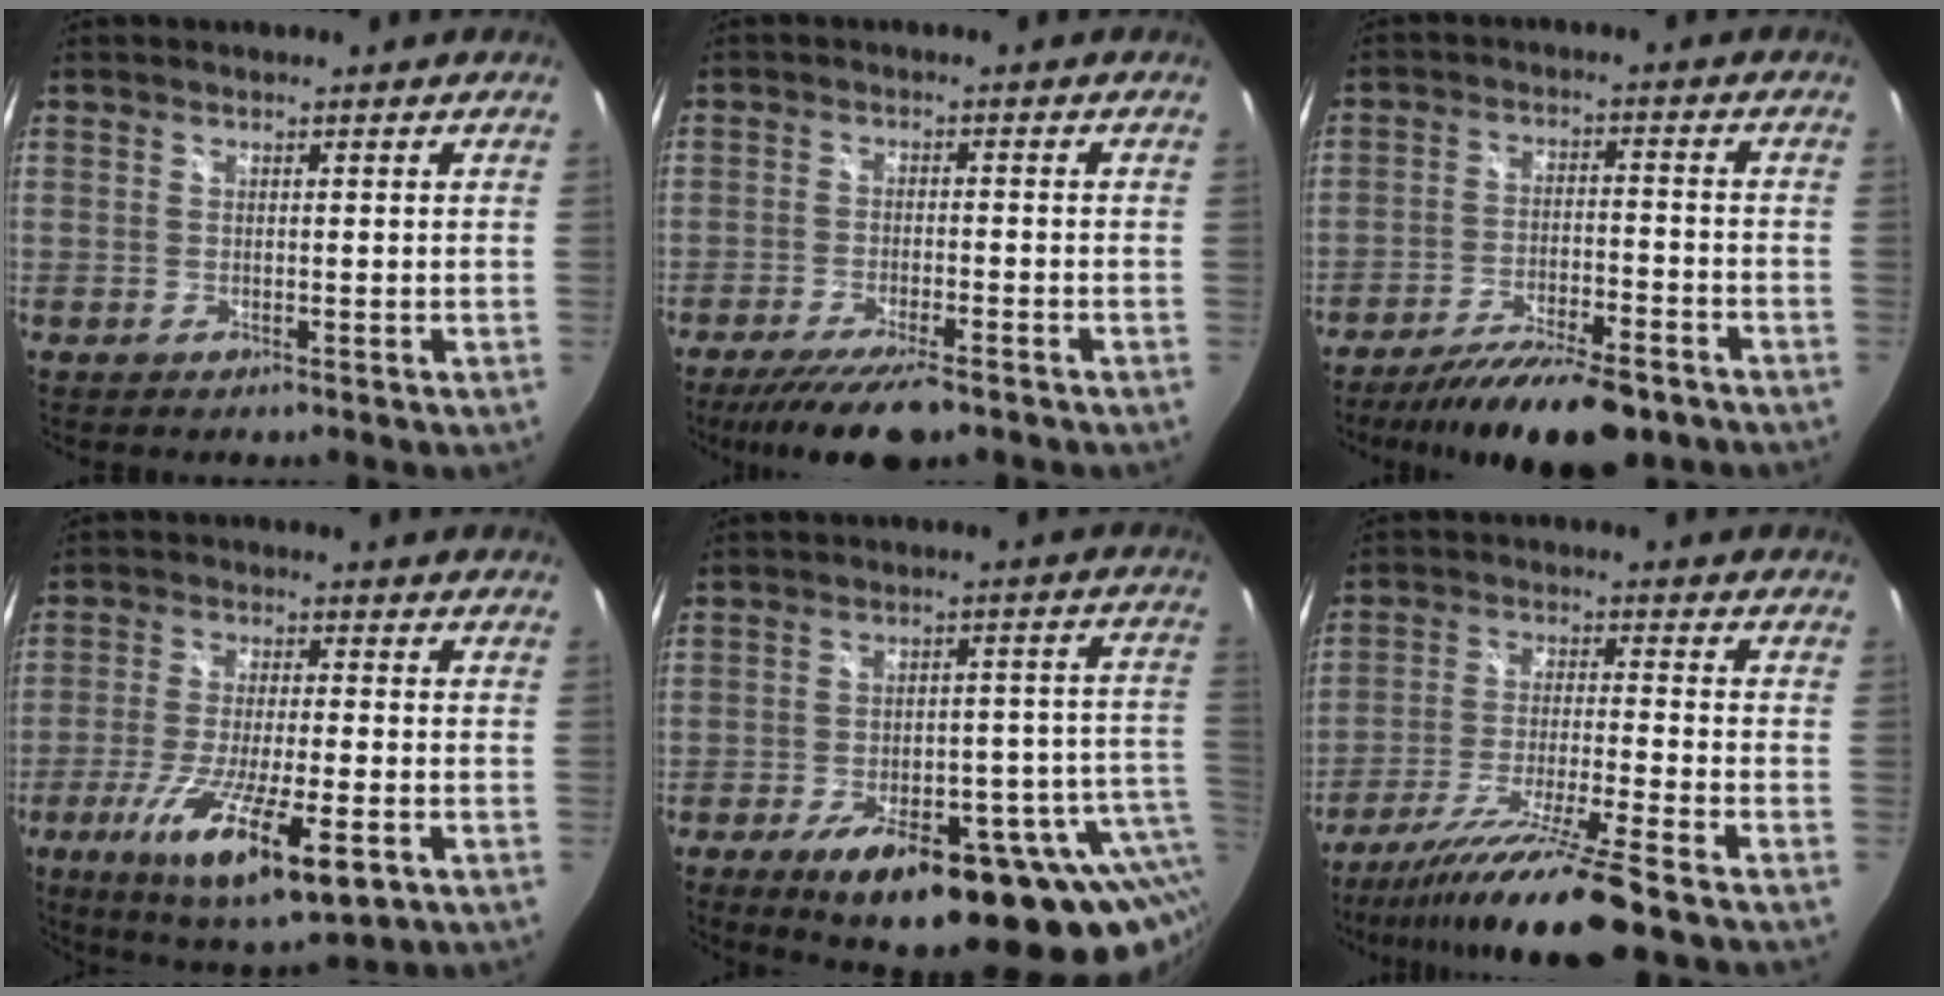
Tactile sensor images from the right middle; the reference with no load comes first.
{"total": 10.7, "force": [-8.4, 2.2, 6.2], "torque": [-0.135, -0.032, -0.140]}
{"total": 14.6, "force": [-11.4, 3.5, 8.3], "torque": [-0.158, -0.023, -0.177]}
{"total": 16.8, "force": [-7.4, 3.4, 14.7], "torque": [-0.284, -0.050, -0.123]}
{"total": 25.1, "force": [-11.5, 8.8, 20.5], "torque": [-0.279, -0.022, -0.142]}
{"total": 14.2, "force": [-11.8, -1.9, 7.8], "torque": [-0.156, -0.028, -0.204]}